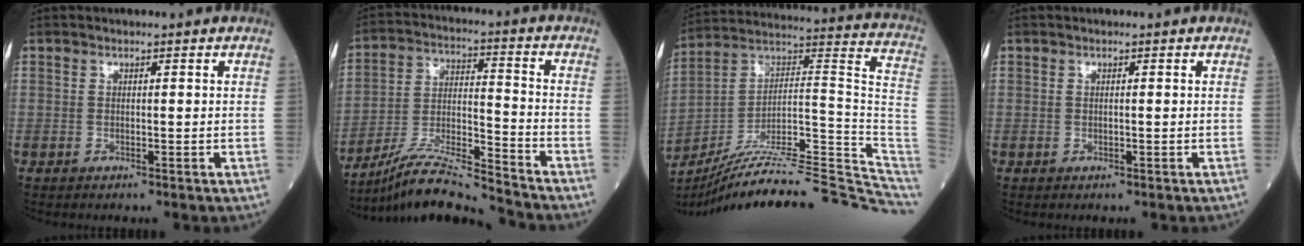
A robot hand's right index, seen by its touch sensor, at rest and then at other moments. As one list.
[{"total": 12.1, "force": [-11.4, -1.1, 3.9], "torque": [-0.074, 0.006, -0.208]}, {"total": 28.8, "force": [-25.5, 1.5, 13.3], "torque": [-0.119, 0.025, -0.375]}, {"total": 0.0}]